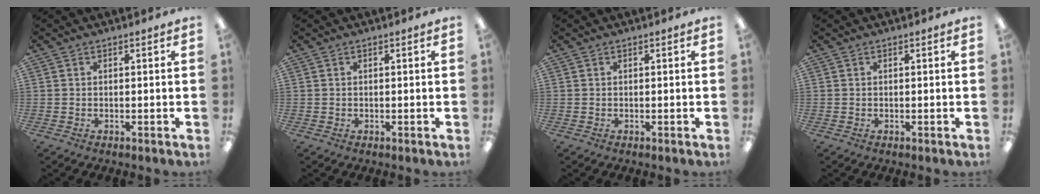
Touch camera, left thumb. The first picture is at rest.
{"total": 0.0}
{"total": 0.0}
{"total": 0.0}